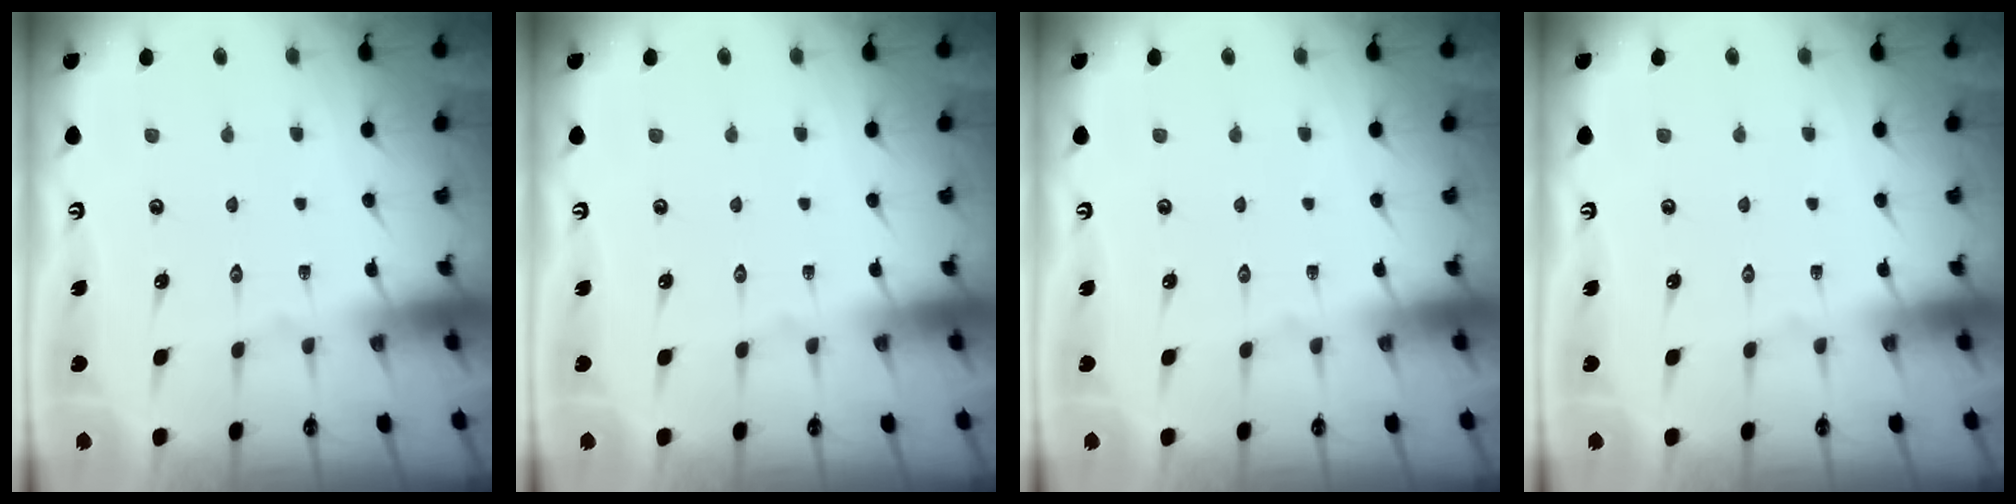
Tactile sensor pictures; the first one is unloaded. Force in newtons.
{"total": 0.0}
{"total": 0.0}
{"total": 0.0}